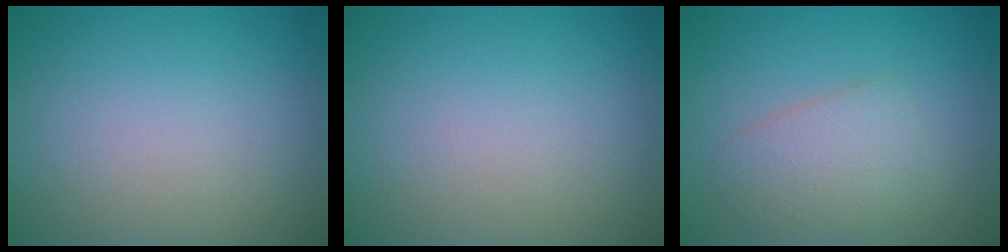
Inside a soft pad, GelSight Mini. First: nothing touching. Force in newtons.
{"total": 0.0}
{"total": 3.2, "press": 3.2, "slide": 0.1}